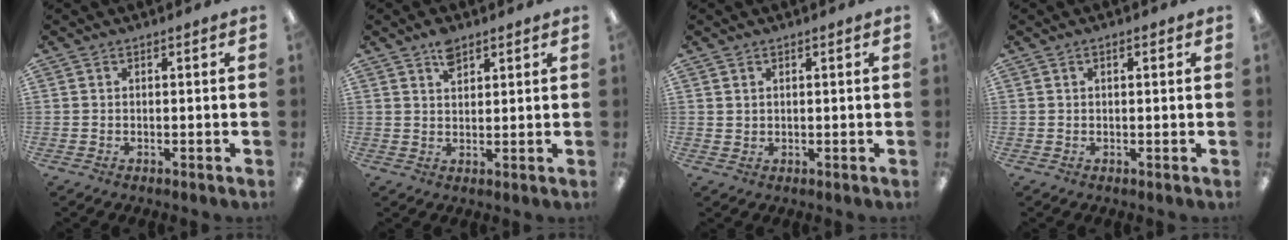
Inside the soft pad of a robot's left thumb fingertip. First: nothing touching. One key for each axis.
{"total": 4.5, "fx": 3.1, "fy": 2.3, "fz": 2.2, "tx": -0.035, "ty": -0.007, "tz": 0.055}
{"total": 1.3, "fx": 1.0, "fy": 0.8, "fz": 0.0, "tx": -0.002, "ty": 0.001, "tz": 0.019}
{"total": 1.3, "fx": 0.5, "fy": 0.5, "fz": 1.0, "tx": -0.020, "ty": 0.003, "tz": 0.009}